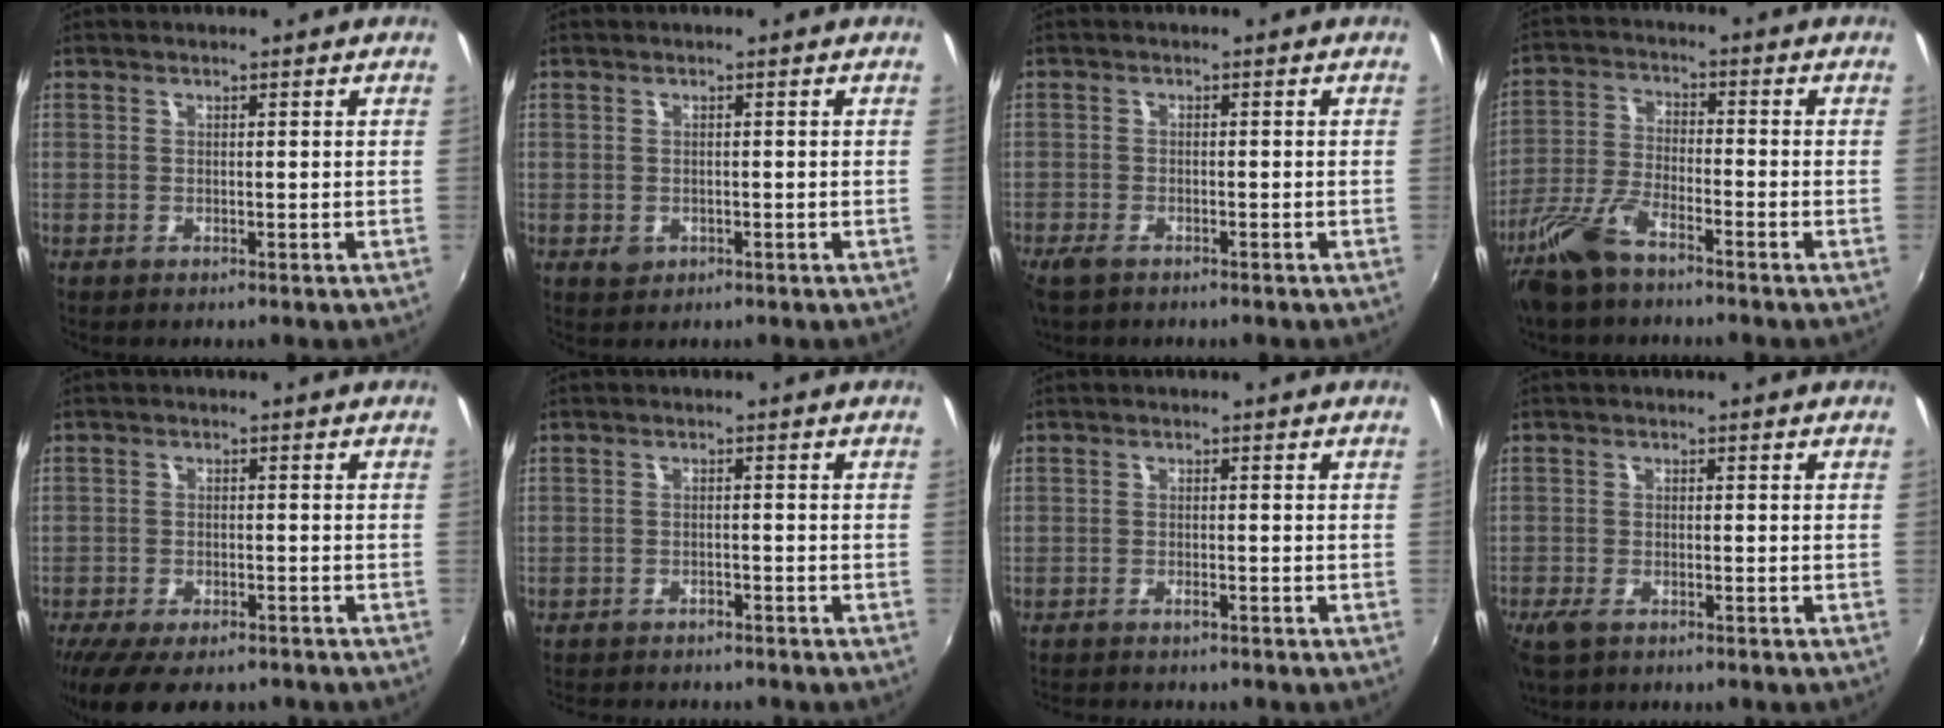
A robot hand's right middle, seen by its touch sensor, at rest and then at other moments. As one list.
[{"total": 1.7, "force": [-0.6, 1.4, 0.7], "torque": [-0.011, -0.001, -0.007]}, {"total": 3.6, "force": [-2.6, 1.5, 1.9], "torque": [-0.048, -0.011, -0.049]}, {"total": 9.1, "force": [-6.5, 2.7, 5.7], "torque": [-0.128, -0.006, -0.132]}, {"total": 10.8, "force": [-8.3, 3.9, 5.6], "torque": [-0.126, -0.031, -0.137]}, {"total": 6.3, "force": [-5.8, 1.8, 1.9], "torque": [-0.054, -0.011, -0.083]}, {"total": 3.1, "force": [-2.8, 0.6, 1.2], "torque": [-0.036, -0.008, -0.046]}, {"total": 4.5, "force": [-3.2, 1.8, 2.6], "torque": [-0.065, -0.015, -0.059]}]